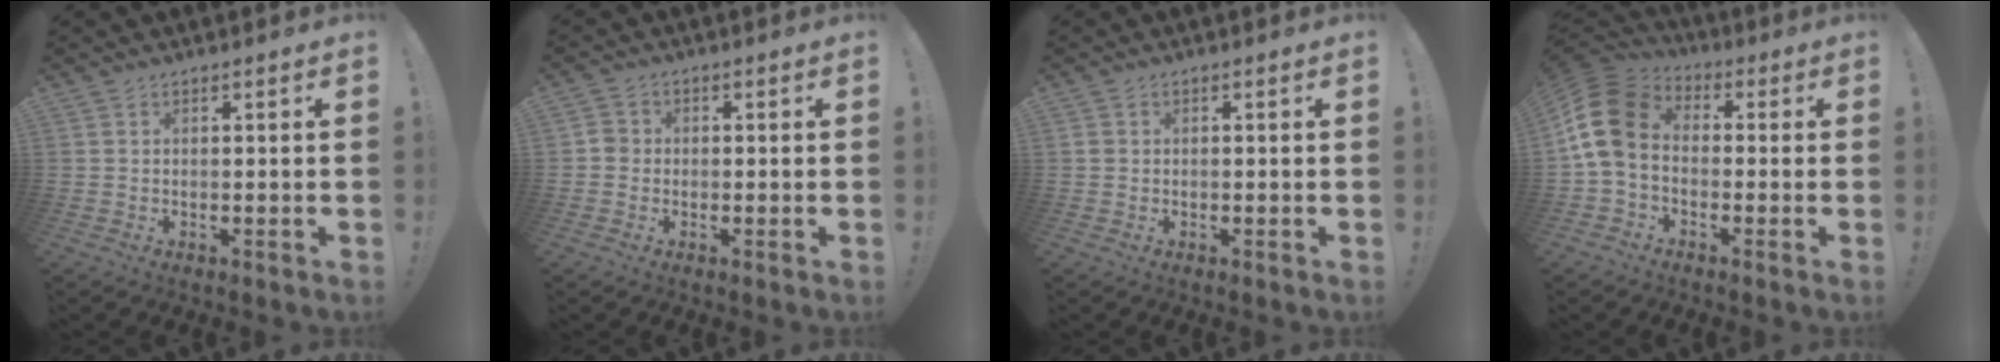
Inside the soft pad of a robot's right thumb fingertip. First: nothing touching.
{"total": 2.9, "force": [-0.9, 2.6, 1.0], "torque": [-0.007, 0.011, -0.017]}
{"total": 1.0, "force": [0.1, 1.0, 0.2], "torque": [-0.003, 0.004, 0.001]}
{"total": 13.7, "force": [-0.4, 9.8, 9.5], "torque": [-0.191, 0.018, -0.002]}